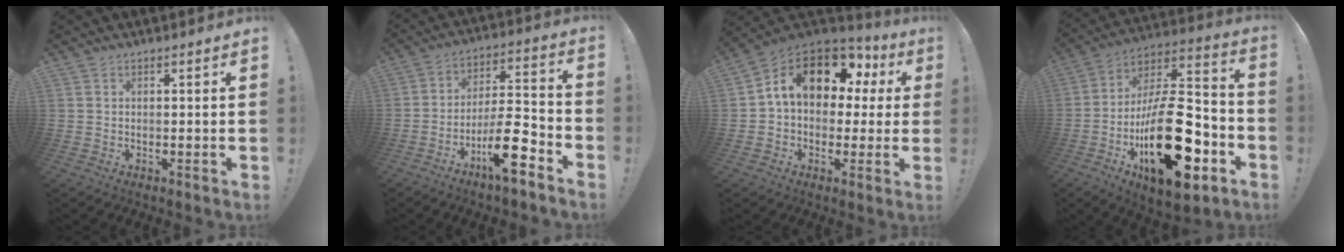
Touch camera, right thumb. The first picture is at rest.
{"total": 14.9, "force": [-8.6, 6.5, 10.4], "torque": [-0.158, 0.070, -0.134]}
{"total": 14.4, "force": [6.1, 8.9, 9.5], "torque": [-0.160, -0.021, 0.107]}
{"total": 30.9, "force": [-9.3, 14.7, 25.6], "torque": [-0.441, 0.053, -0.134]}